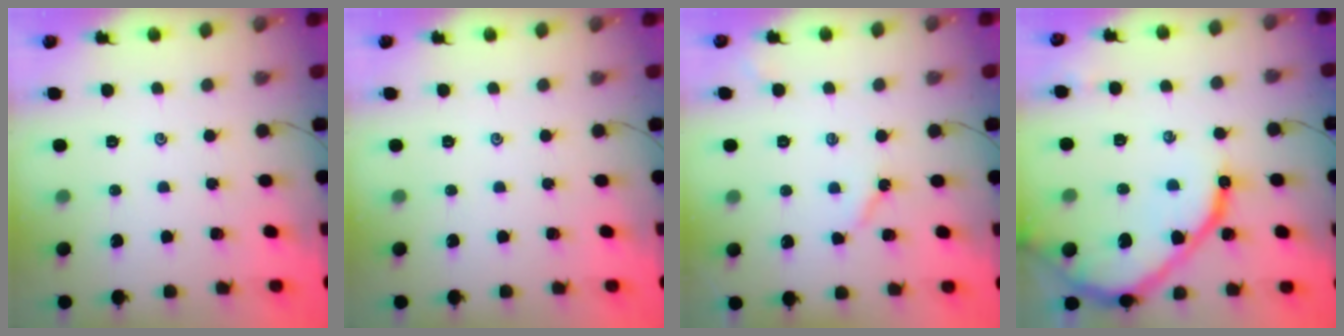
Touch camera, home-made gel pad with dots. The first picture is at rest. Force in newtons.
{"total": 0.0}
{"total": 3.8, "press": 3.7, "slide": 0.9}
{"total": 16.3, "press": 16.2, "slide": 1.3}